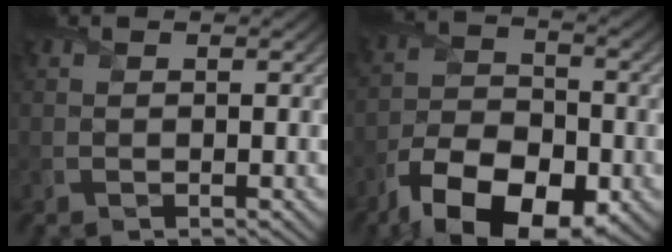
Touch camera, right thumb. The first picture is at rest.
{"total": 13.3, "force": [-7.8, 6.6, 8.6], "torque": [-0.175, -0.025, -0.140]}